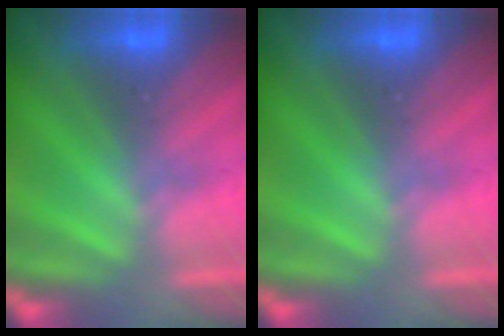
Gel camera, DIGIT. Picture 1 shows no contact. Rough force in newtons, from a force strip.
{"total": 0.0}